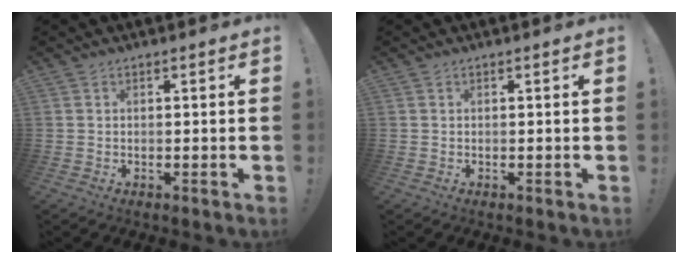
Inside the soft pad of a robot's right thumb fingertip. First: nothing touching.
{"total": 0.0}